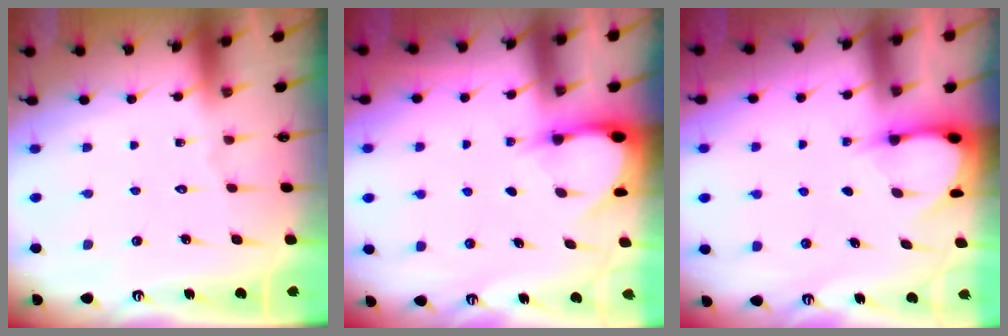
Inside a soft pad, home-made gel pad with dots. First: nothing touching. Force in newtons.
{"total": 2.9, "press": 2.9, "slide": 0.4}
{"total": 3.1, "press": 3.1, "slide": 0.3}